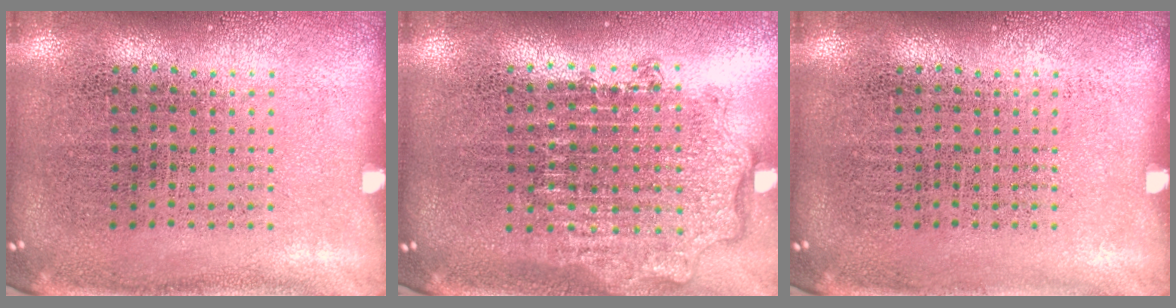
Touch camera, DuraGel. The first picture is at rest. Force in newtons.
{"total": 1.8, "press": 1.5, "slide": 1.1}
{"total": 0.0}